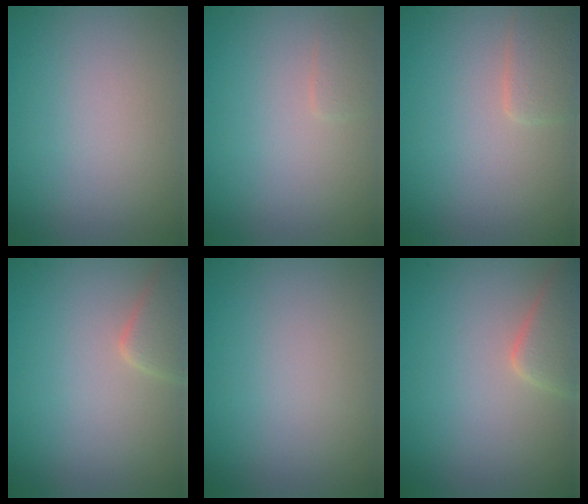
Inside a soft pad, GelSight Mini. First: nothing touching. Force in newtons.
{"total": 0.9, "press": 0.9, "slide": 0.1}
{"total": 2.1, "press": 2.1, "slide": 0.1}
{"total": 2.5, "press": 2.5, "slide": 0.3}
{"total": 0.0}
{"total": 3.3, "press": 3.3, "slide": 0.3}